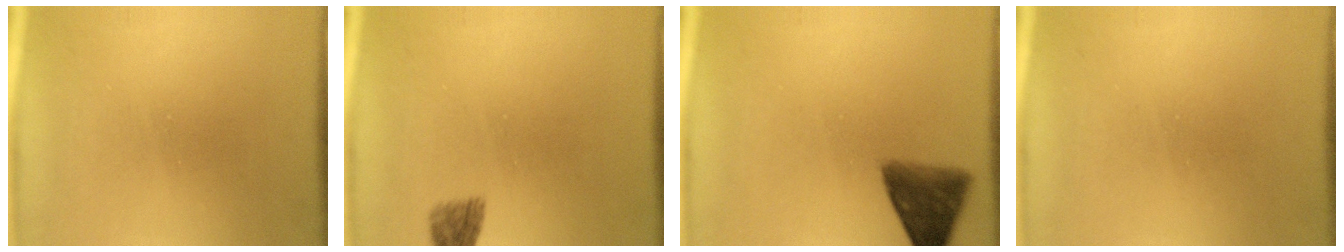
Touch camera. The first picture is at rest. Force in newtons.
{"total": 1.9}
{"total": 7.0}
{"total": 1.6}